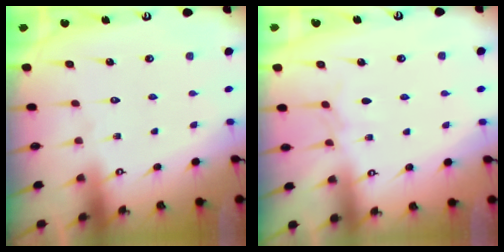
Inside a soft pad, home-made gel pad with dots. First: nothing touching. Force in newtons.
{"total": 3.2, "press": 3.2, "slide": 0.4}